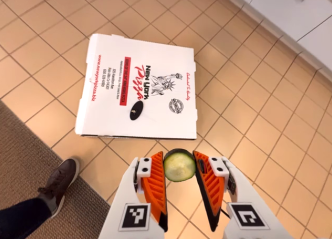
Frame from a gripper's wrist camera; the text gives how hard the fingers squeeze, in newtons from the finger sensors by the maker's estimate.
{"total": 7.1, "left": 7.3, "right": 6.9}